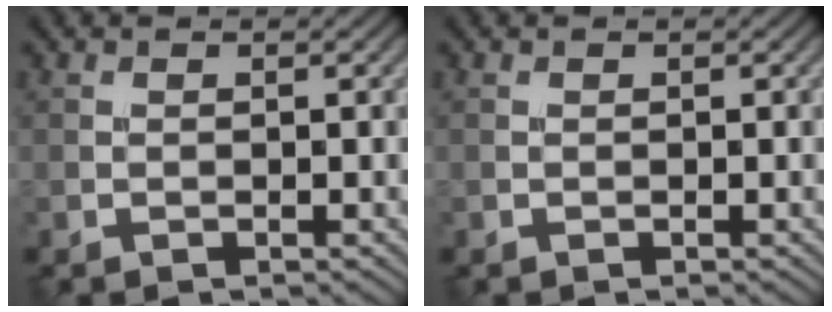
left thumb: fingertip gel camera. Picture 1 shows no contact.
{"total": 0.0}